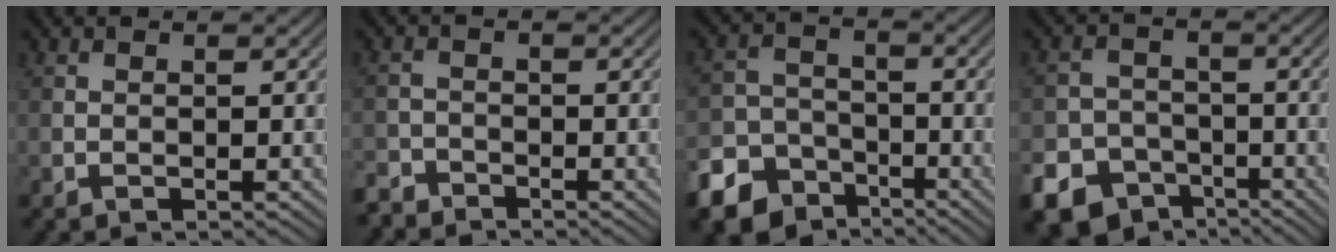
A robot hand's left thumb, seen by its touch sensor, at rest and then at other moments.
{"total": 2.5, "force": [-2.4, 0.8, 0.3], "torque": [-0.004, -0.003, -0.056]}
{"total": 10.2, "force": [-6.8, 6.8, 3.2], "torque": [-0.078, -0.032, -0.125]}
{"total": 12.0, "force": [-7.9, 8.6, 2.7], "torque": [-0.066, -0.045, -0.138]}